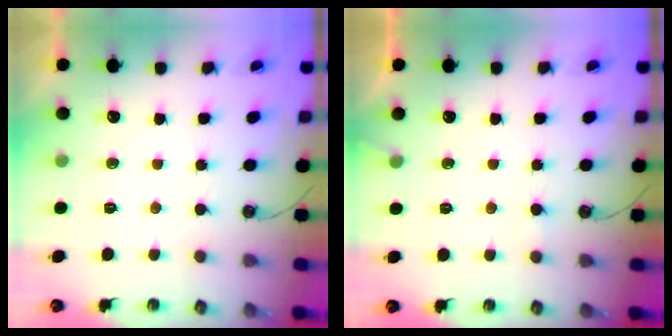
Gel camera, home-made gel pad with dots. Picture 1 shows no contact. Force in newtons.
{"total": 5.8, "press": 5.8, "slide": 0.4}